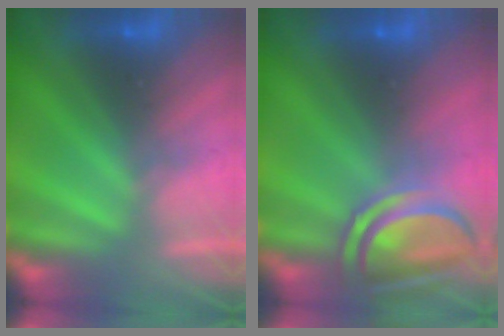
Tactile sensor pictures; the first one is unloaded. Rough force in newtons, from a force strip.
{"total": 7.5}